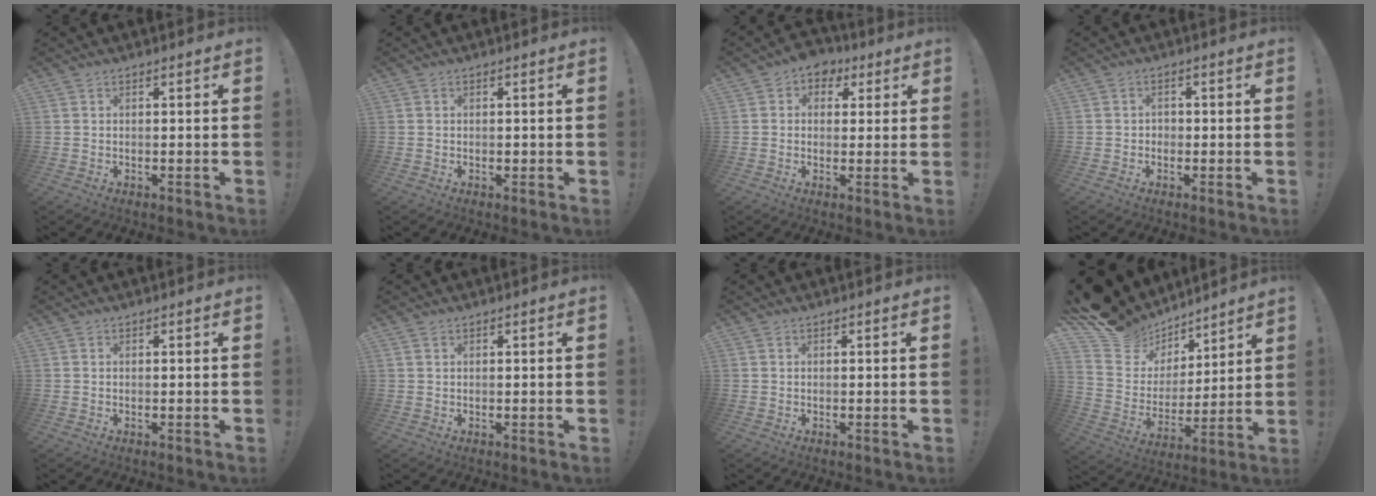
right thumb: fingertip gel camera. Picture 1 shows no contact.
{"total": 0.6, "force": [-0.2, 0.5, 0.1], "torque": [-0.004, 0.003, -0.003]}
{"total": 5.7, "force": [2.1, 4.9, 2.0], "torque": [-0.017, -0.007, 0.041]}
{"total": 1.7, "force": [-0.9, 1.2, 0.8], "torque": [-0.013, 0.005, -0.016]}
{"total": 0.0}
{"total": 0.6, "force": [0.3, 0.4, 0.2], "torque": [-0.010, 0.004, 0.007]}
{"total": 0.0}
{"total": 13.9, "force": [10.1, 9.2, 2.9], "torque": [-0.065, -0.077, 0.201]}